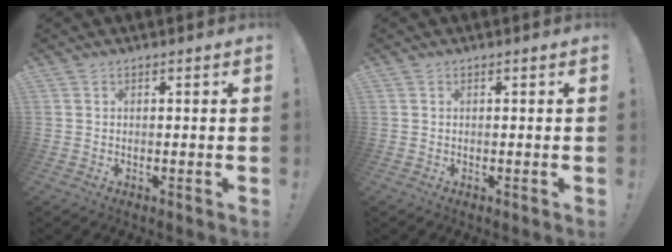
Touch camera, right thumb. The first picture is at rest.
{"total": 0.0}